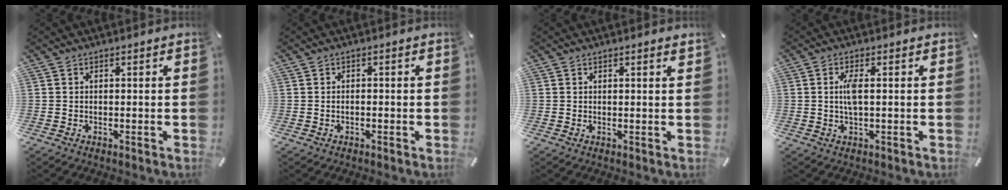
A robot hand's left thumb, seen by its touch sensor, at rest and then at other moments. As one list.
[{"total": 0.9, "force": [-0.3, 0.4, 0.7], "torque": [-0.016, -0.001, -0.006]}, {"total": 1.0, "force": [0.6, -0.1, 0.7], "torque": [-0.014, -0.001, 0.011]}, {"total": 4.2, "force": [0.3, 1.0, 4.1], "torque": [-0.088, -0.004, 0.001]}]